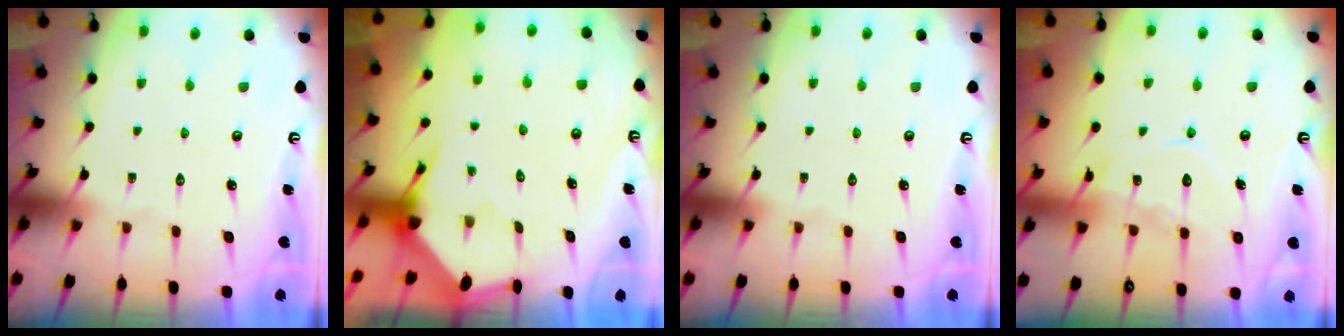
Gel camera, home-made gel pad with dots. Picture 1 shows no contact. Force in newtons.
{"total": 3.5, "press": 3.4, "slide": 0.5}
{"total": 0.0}
{"total": 12.1, "press": 12.0, "slide": 1.0}